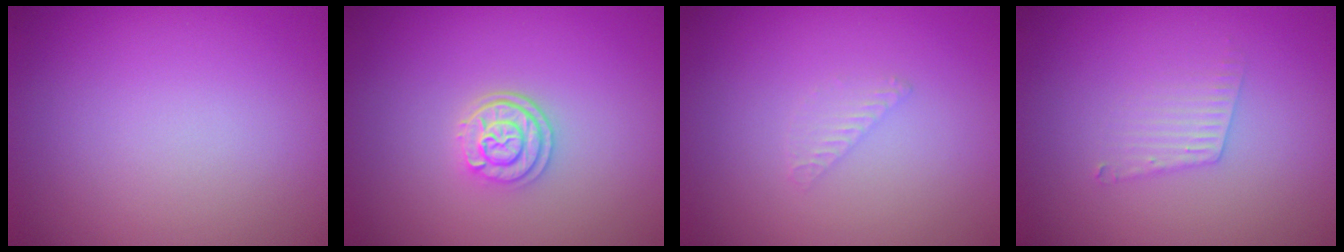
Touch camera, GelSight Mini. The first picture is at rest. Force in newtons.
{"total": 2.6, "press": 2.2, "slide": 1.3}
{"total": 0.8, "press": 0.8, "slide": 0.0}
{"total": 1.7, "press": 1.7, "slide": 0.0}